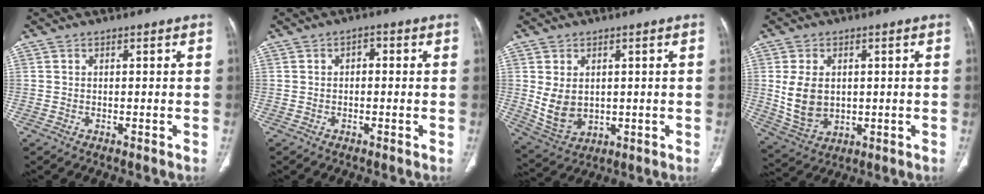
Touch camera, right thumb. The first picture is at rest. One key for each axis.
{"total": 1.6, "fx": 0.0, "fy": 1.1, "fz": 1.2, "tx": -0.008, "ty": 0.007, "tz": -0.006}
{"total": 7.6, "fx": 0.7, "fy": 5.5, "fz": 5.2, "tx": -0.087, "ty": -0.011, "tz": 0.036}
{"total": 9.4, "fx": 0.7, "fy": 6.7, "fz": 6.5, "tx": -0.112, "ty": -0.007, "tz": 0.032}